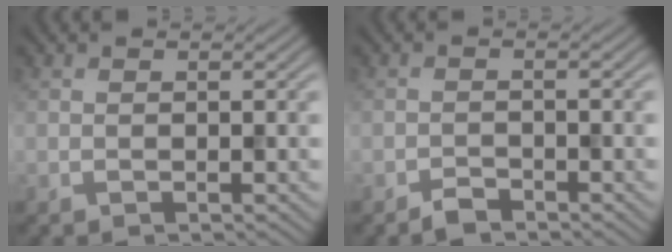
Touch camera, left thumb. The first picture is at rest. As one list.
[{"total": 1.6, "force": [-1.4, 0.5, 0.5], "torque": [-0.008, 0.002, -0.029]}]